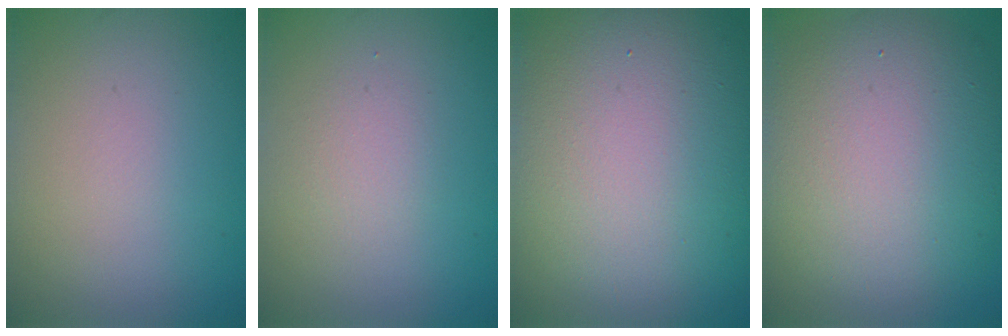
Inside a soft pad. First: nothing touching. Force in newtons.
{"total": 1.4, "press": 1.3, "slide": 0.1}
{"total": 20.1, "press": 20.1, "slide": 1.2}
{"total": 11.8, "press": 11.8, "slide": 0.8}